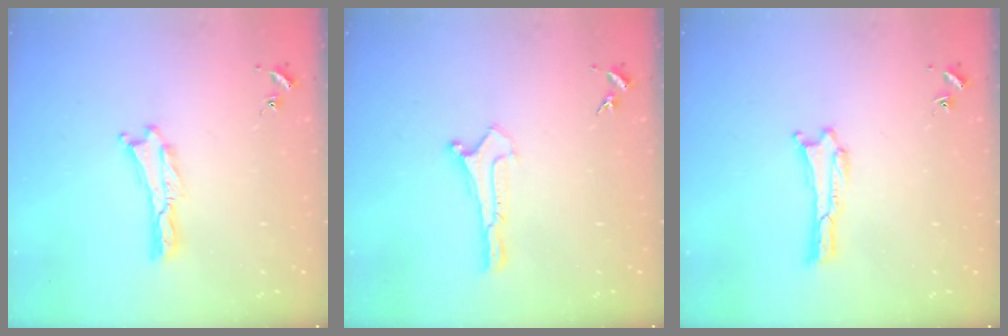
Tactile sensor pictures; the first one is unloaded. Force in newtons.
{"total": 0.0}
{"total": 0.0}